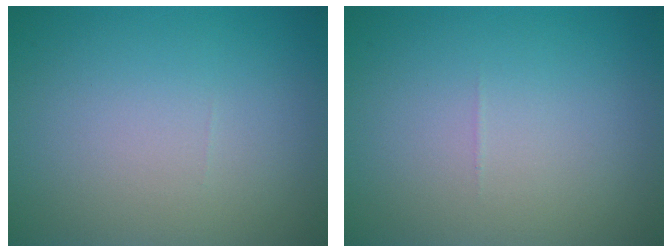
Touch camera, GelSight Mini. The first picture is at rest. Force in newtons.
{"total": 0.0}